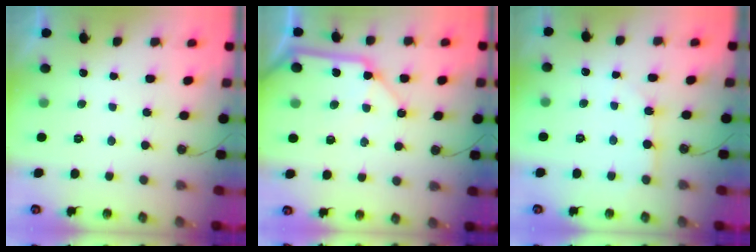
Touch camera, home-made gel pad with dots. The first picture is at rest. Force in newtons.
{"total": 13.4, "press": 13.3, "slide": 1.9}
{"total": 4.7, "press": 4.7, "slide": 0.3}